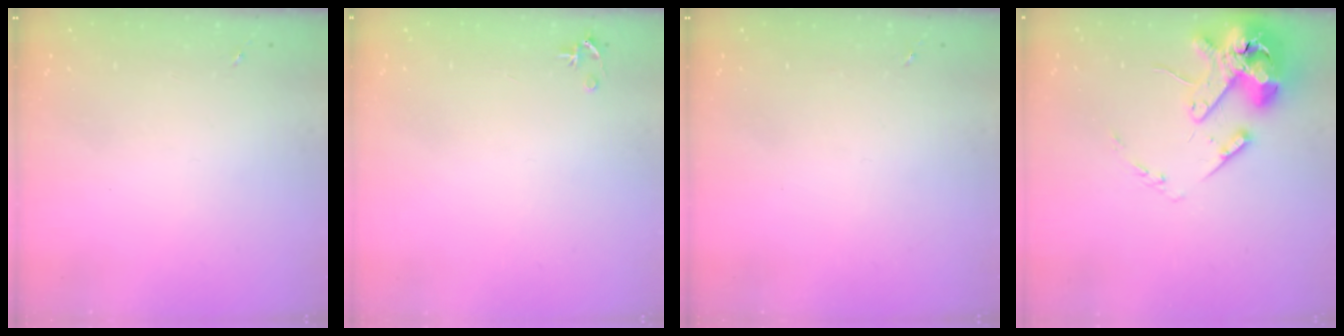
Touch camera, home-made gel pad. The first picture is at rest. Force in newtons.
{"total": 3.5, "press": 3.5, "slide": 0.4}
{"total": 0.0}
{"total": 15.9, "press": 15.7, "slide": 2.5}